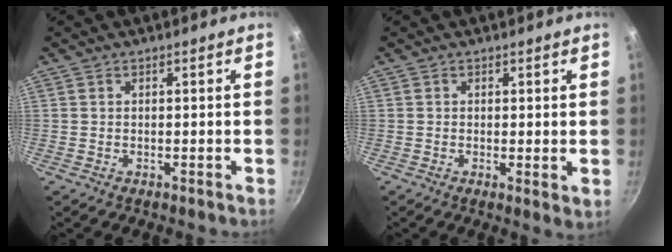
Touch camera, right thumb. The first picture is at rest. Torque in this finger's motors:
{"motor_torque": [-0.19, 0.29, -0.14, -0.20, -0.08]}